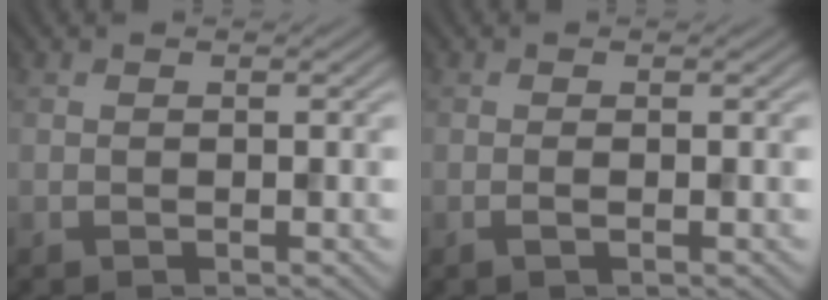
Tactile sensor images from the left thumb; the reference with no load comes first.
{"total": 0.9, "force": [-0.3, 0.0, 0.8], "torque": [-0.017, 0.000, -0.007]}